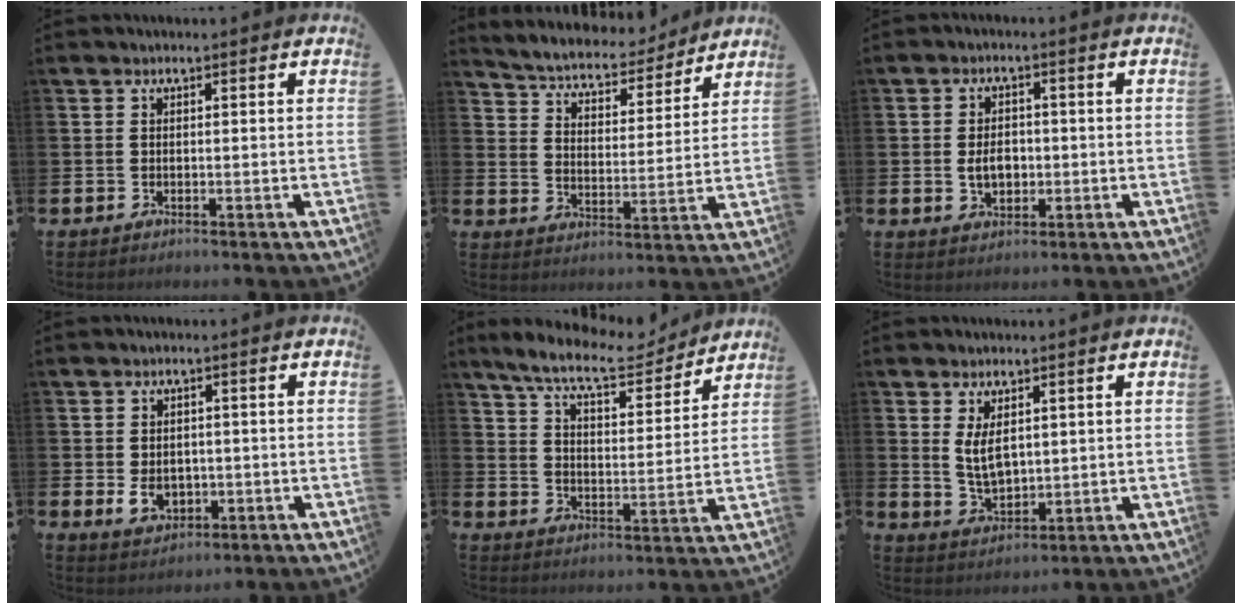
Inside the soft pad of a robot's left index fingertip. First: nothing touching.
{"total": 5.6, "force": [5.3, 1.6, 0.8], "torque": [-0.044, -0.047, 0.086]}
{"total": 3.5, "force": [-0.4, 2.5, 2.5], "torque": [-0.026, -0.003, -0.014]}
{"total": 3.5, "force": [-0.6, 2.6, 2.2], "torque": [-0.030, -0.001, -0.015]}
{"total": 9.4, "force": [8.5, 1.7, 3.7], "torque": [-0.093, -0.049, 0.147]}
{"total": 4.2, "force": [2.0, 1.9, 3.1], "torque": [-0.039, -0.012, 0.032]}